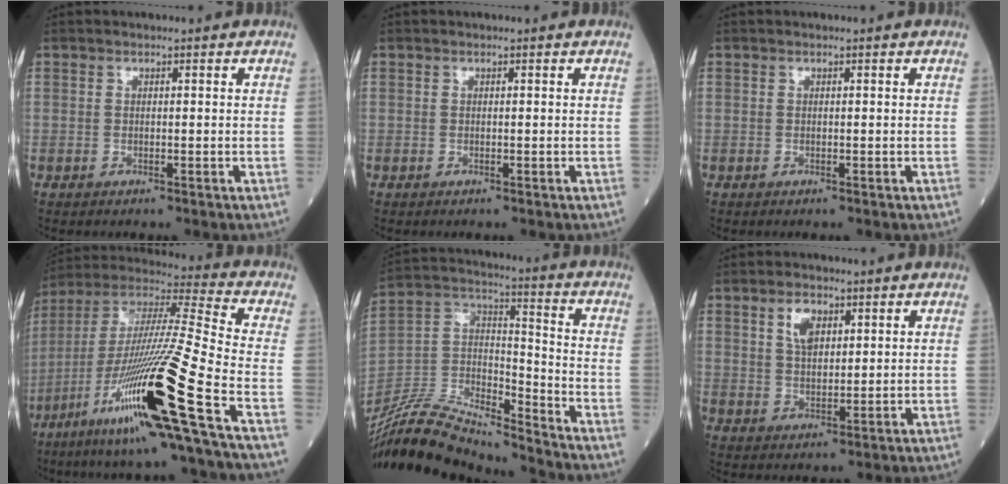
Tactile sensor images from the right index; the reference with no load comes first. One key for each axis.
{"total": 0.0}
{"total": 0.0}
{"total": 24.5, "fx": -11.3, "fy": -1.1, "fz": 21.8, "tx": -0.421, "ty": -0.048, "tz": -0.214}
{"total": 19.2, "fx": -18.2, "fy": 1.9, "fz": 5.9, "tx": -0.122, "ty": 0.026, "tz": -0.332}
{"total": 4.6, "fx": 2.2, "fy": 2.4, "fz": 3.2, "tx": -0.062, "ty": 0.006, "tz": 0.043}